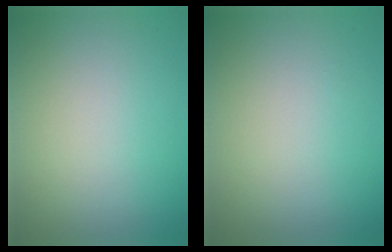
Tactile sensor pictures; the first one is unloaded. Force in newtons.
{"total": 0.0}